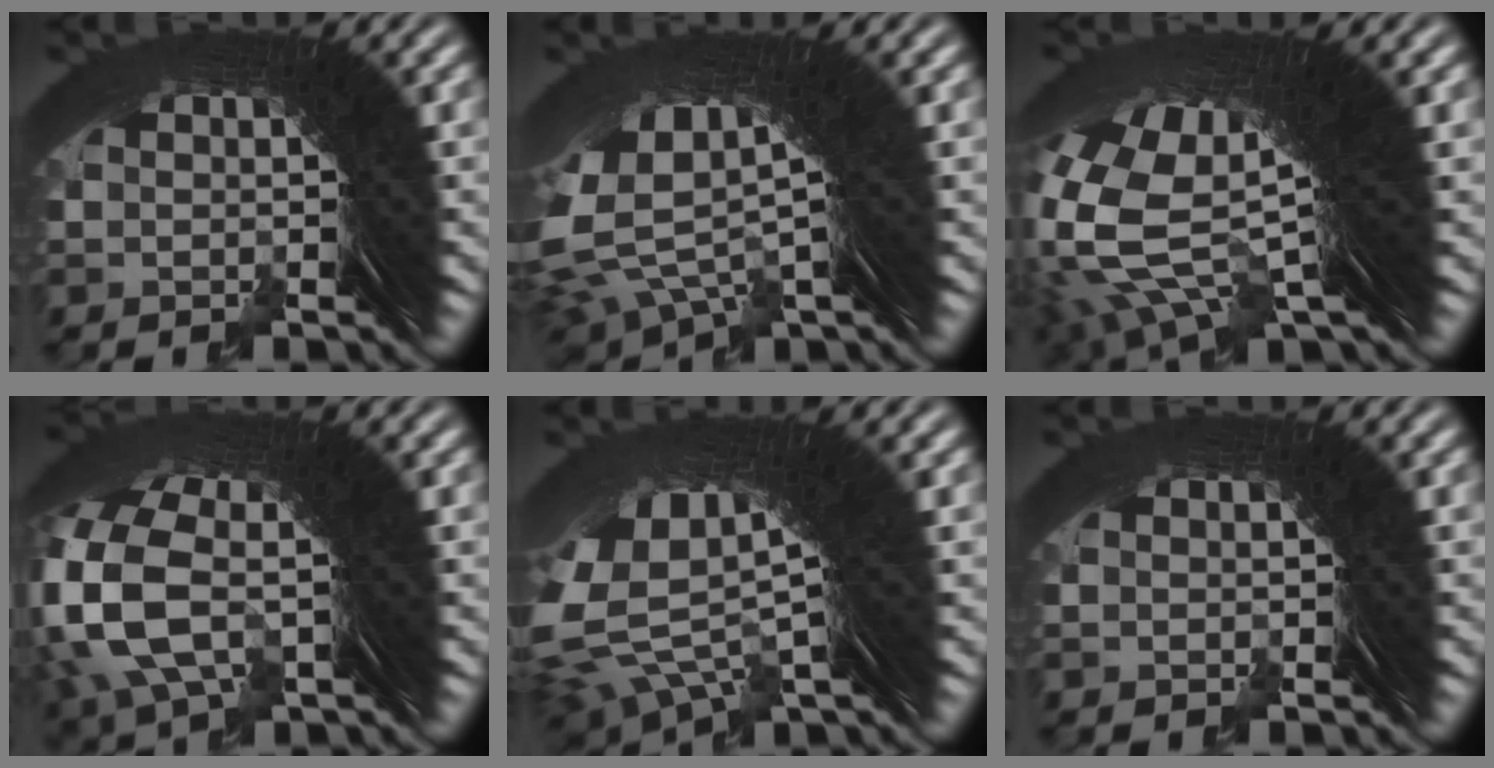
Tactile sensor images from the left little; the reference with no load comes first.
{"total": 10.5, "force": [2.1, 7.0, 7.5], "torque": [-0.160, -0.010, 0.035]}
{"total": 15.3, "force": [4.0, 9.3, 11.4], "torque": [-0.249, -0.019, 0.068]}
{"total": 8.0, "force": [0.5, 5.8, 5.6], "torque": [-0.166, -0.022, 0.015]}
{"total": 11.6, "force": [2.8, 7.3, 8.7], "torque": [-0.185, -0.008, 0.046]}
{"total": 0.0}